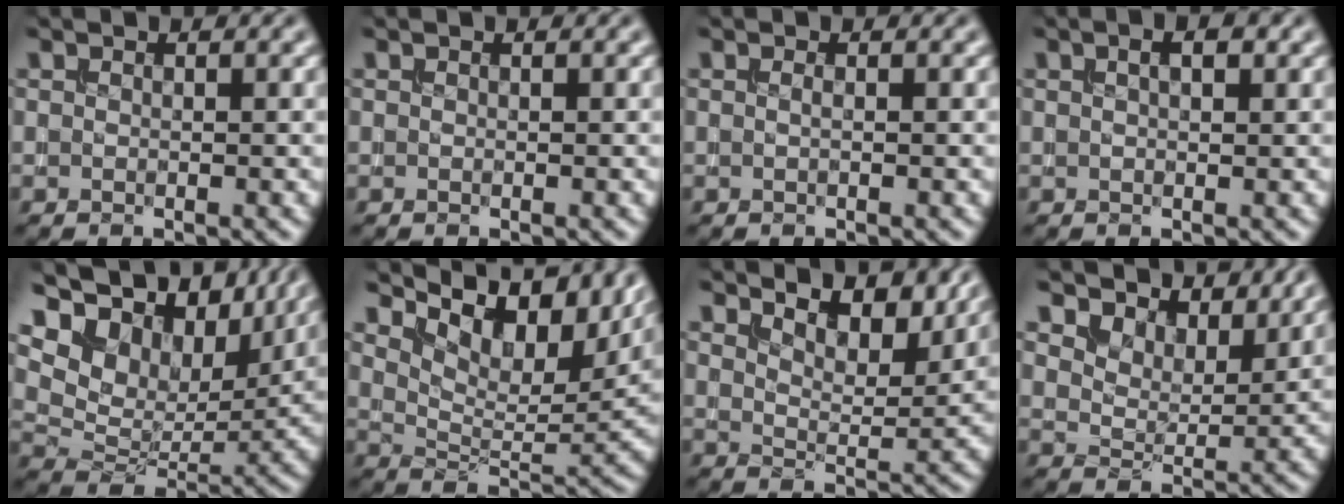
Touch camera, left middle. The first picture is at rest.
{"total": 0.0}
{"total": 0.0}
{"total": 2.1, "force": [0.9, 0.9, 1.7], "torque": [-0.014, -0.002, 0.015]}
{"total": 15.2, "force": [9.0, 9.1, 8.2], "torque": [-0.185, 0.042, 0.153]}
{"total": 11.4, "force": [7.5, 4.6, 7.3], "torque": [-0.113, 0.007, 0.135]}
{"total": 6.1, "force": [5.1, 1.6, 2.9], "torque": [-0.051, 0.003, 0.069]}
{"total": 6.1, "force": [5.4, 2.2, 2.0], "torque": [-0.047, -0.006, 0.088]}